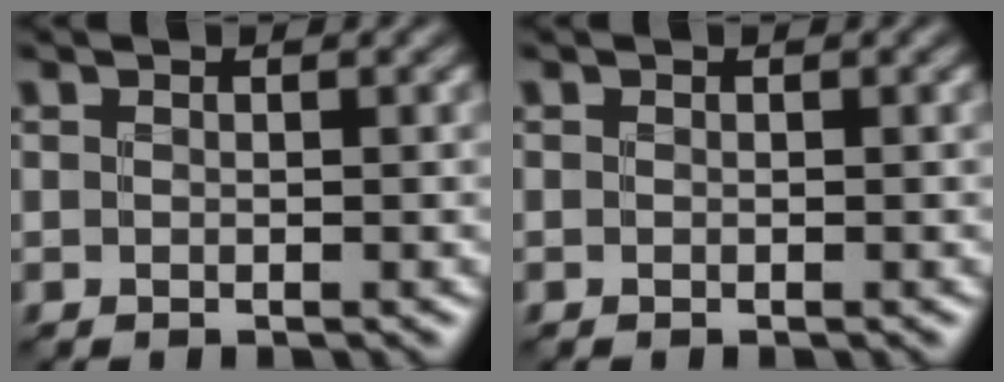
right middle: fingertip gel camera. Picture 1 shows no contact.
{"total": 0.0}